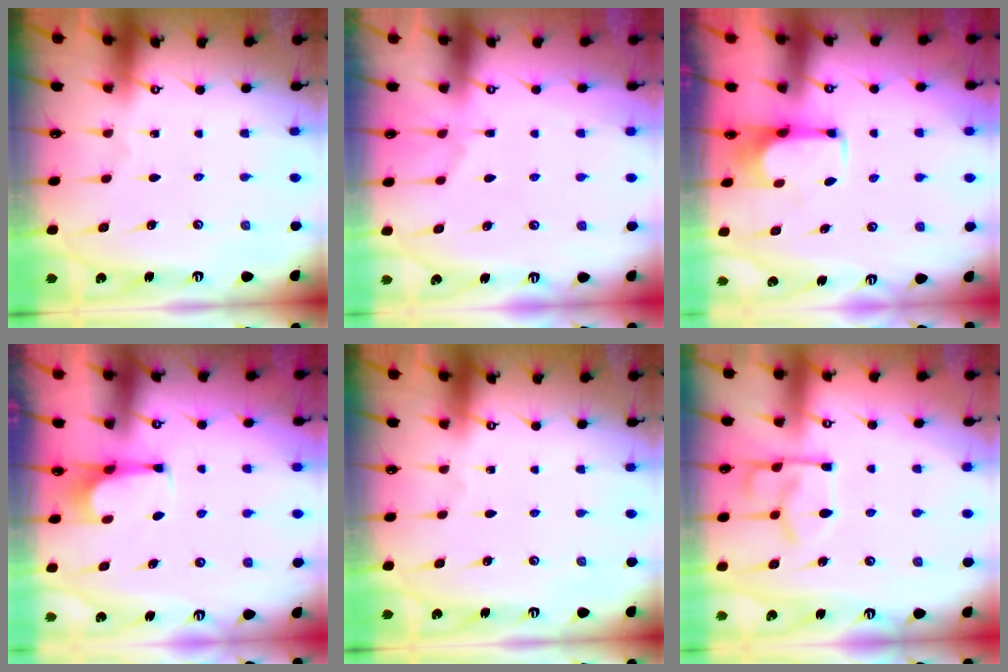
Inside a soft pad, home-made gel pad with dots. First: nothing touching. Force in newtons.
{"total": 5.9, "press": 5.7, "slide": 1.3}
{"total": 3.6, "press": 3.5, "slide": 0.7}
{"total": 0.7, "press": 0.7, "slide": 0.3}
{"total": 0.0}
{"total": 12.1, "press": 12.1, "slide": 0.8}